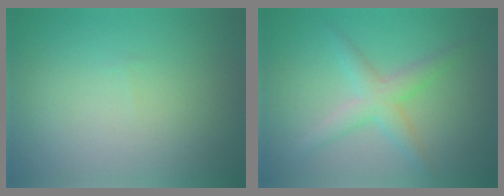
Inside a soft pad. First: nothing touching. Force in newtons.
{"total": 3.0, "press": 3.0, "slide": 0.1}